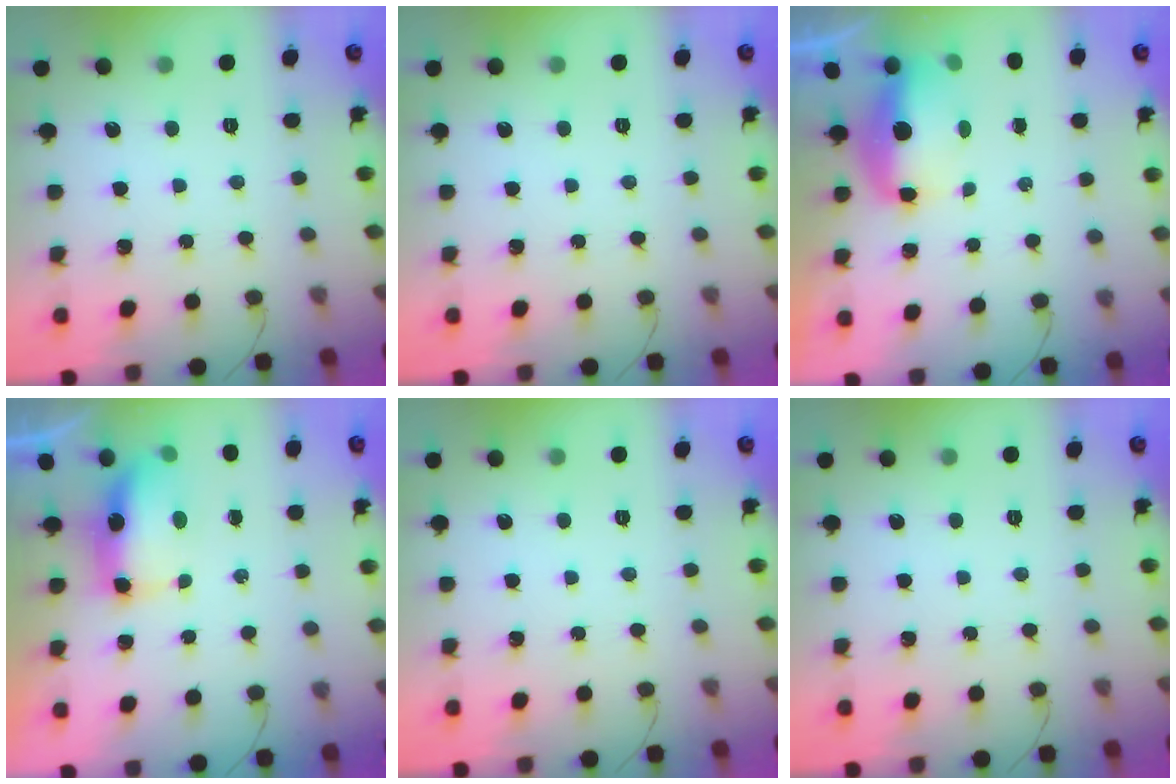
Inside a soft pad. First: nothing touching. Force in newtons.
{"total": 0.0}
{"total": 6.8, "press": 6.8, "slide": 0.8}
{"total": 7.0, "press": 6.7, "slide": 1.9}
{"total": 0.0}
{"total": 0.0}